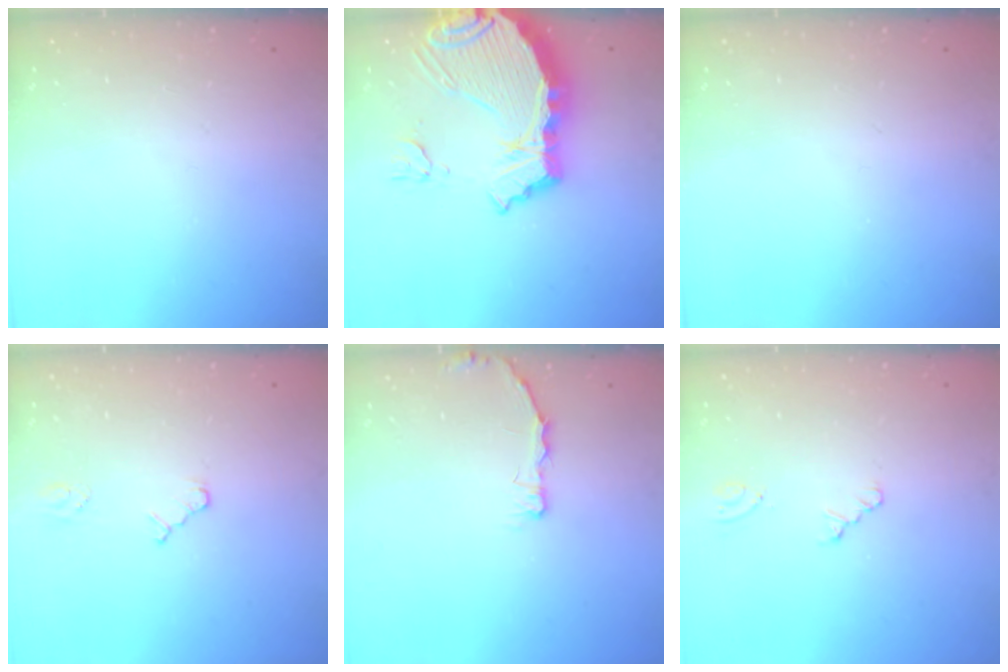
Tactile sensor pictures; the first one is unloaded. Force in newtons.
{"total": 12.9, "press": 12.8, "slide": 1.1}
{"total": 0.0}
{"total": 2.6, "press": 2.6, "slide": 0.4}
{"total": 2.9, "press": 2.9, "slide": 0.3}
{"total": 0.0}